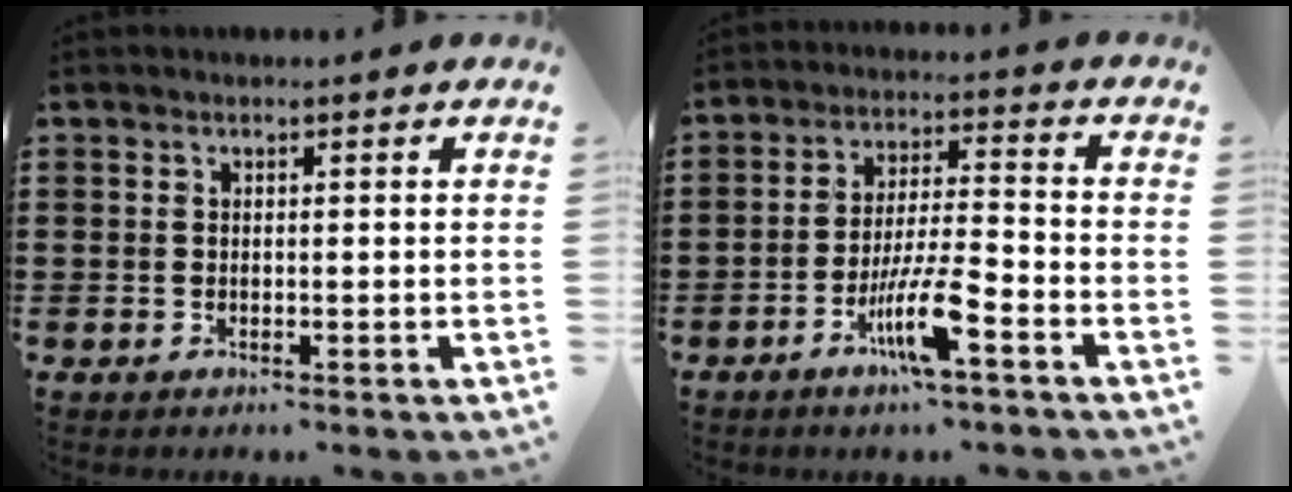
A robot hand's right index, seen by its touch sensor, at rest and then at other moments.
{"total": 8.4, "force": [-4.3, 1.0, 7.2], "torque": [-0.141, -0.006, -0.080]}